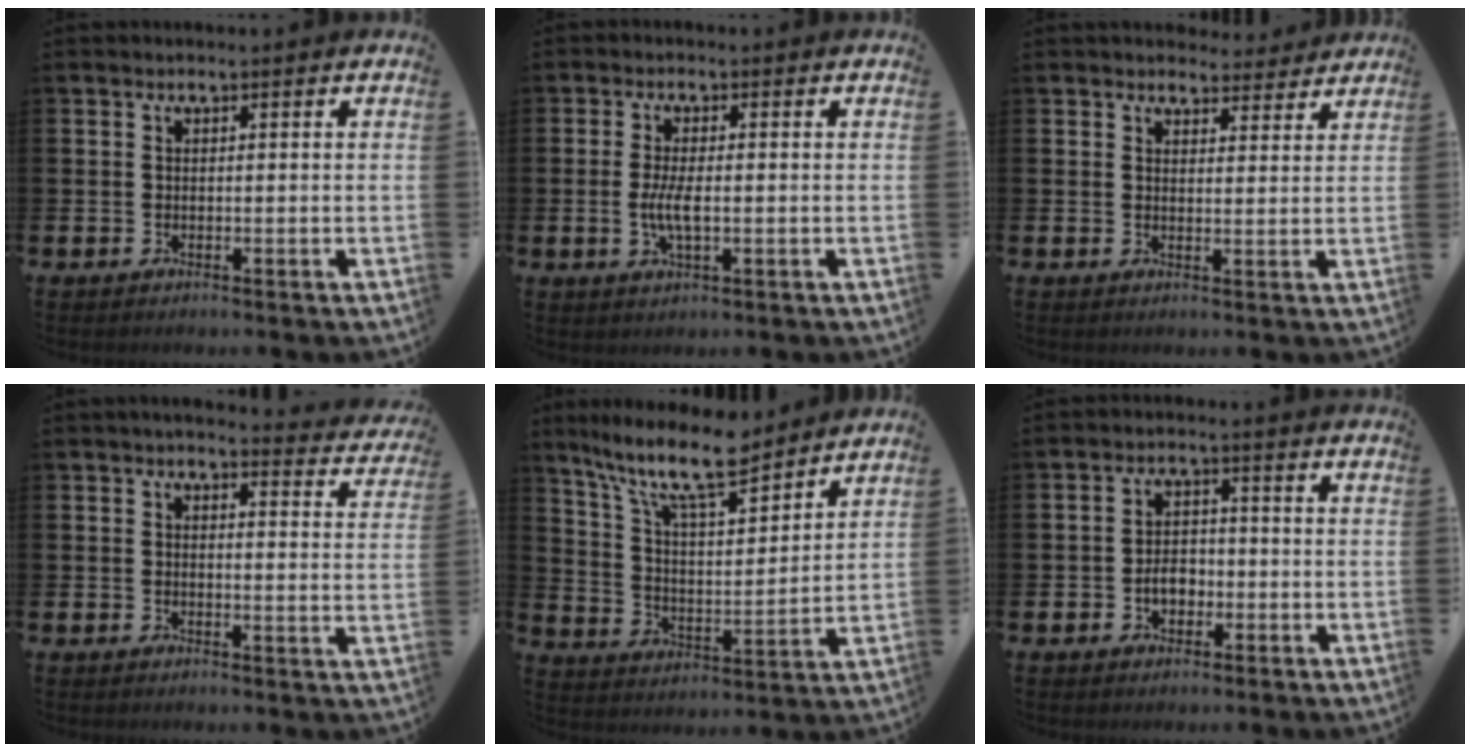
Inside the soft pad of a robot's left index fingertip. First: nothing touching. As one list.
[{"total": 3.7, "force": [-0.4, 1.3, 3.5], "torque": [-0.061, -0.004, -0.012]}, {"total": 3.6, "force": [3.4, 1.0, -0.1], "torque": [0.018, -0.022, 0.058]}, {"total": 3.2, "force": [3.2, 0.2, 0.4], "torque": [-0.007, -0.025, 0.053]}, {"total": 12.2, "force": [10.3, 2.5, 6.1], "torque": [-0.134, -0.053, 0.178]}, {"total": 3.3, "force": [-1.1, 2.4, 2.1], "torque": [-0.018, -0.005, -0.029]}]